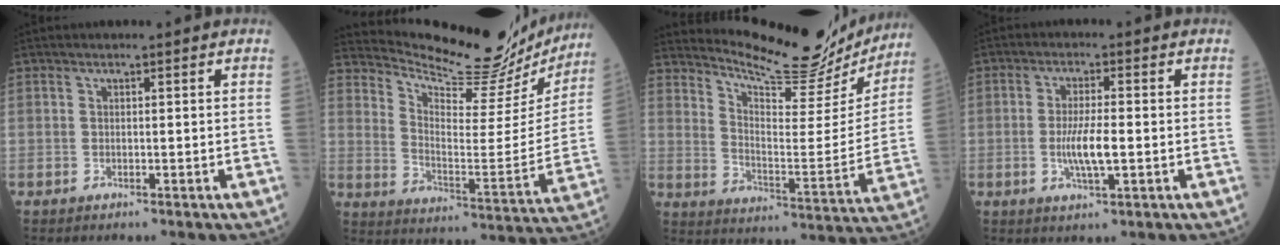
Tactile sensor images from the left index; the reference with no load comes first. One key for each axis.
{"total": 22.7, "fx": 21.5, "fy": 3.7, "fz": 6.4, "tx": -0.108, "ty": -0.074, "tz": 0.289}
{"total": 19.8, "fx": 18.6, "fy": 3.1, "fz": 6.0, "tx": -0.101, "ty": -0.060, "tz": 0.252}
{"total": 5.4, "fx": -1.3, "fy": 0.8, "fz": 5.2, "tx": -0.108, "ty": -0.013, "tz": -0.023}